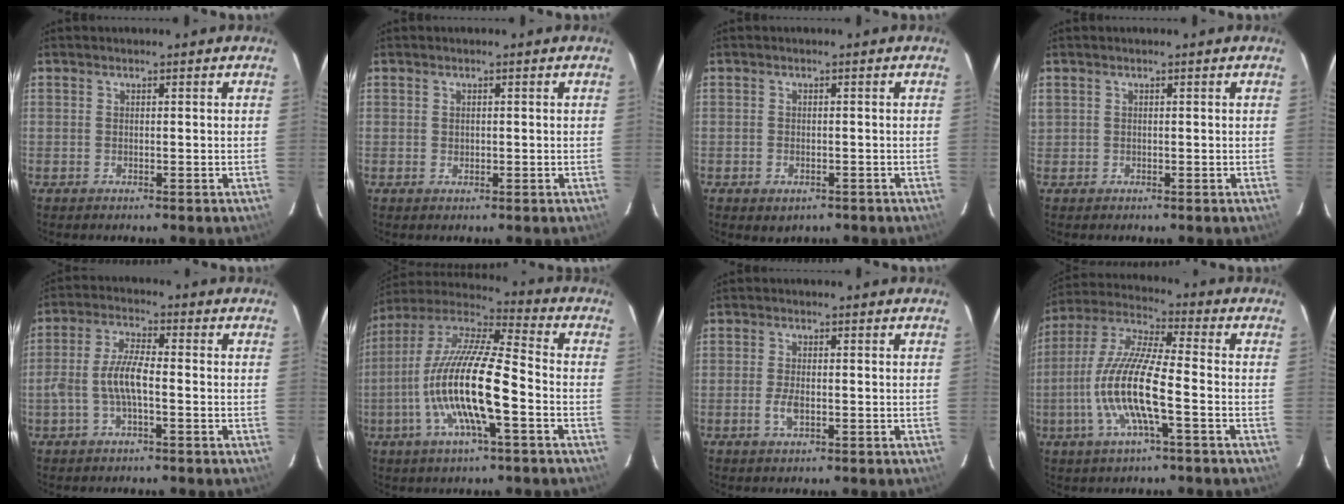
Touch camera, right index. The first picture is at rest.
{"total": 0.9, "force": [0.2, 0.8, 0.4], "torque": [-0.004, 0.002, 0.004]}
{"total": 2.6, "force": [-1.2, 1.9, 1.2], "torque": [-0.023, -0.004, -0.013]}
{"total": 0.7, "force": [0.2, 0.7, 0.1], "torque": [0.003, 0.003, 0.003]}
{"total": 6.8, "force": [-1.6, 1.9, 6.3], "torque": [-0.134, 0.009, -0.031]}
{"total": 18.6, "force": [-5.1, 3.6, 17.5], "torque": [-0.335, -0.012, -0.105]}
{"total": 2.9, "force": [-0.8, 1.2, 2.5], "torque": [-0.052, -0.003, -0.015]}
{"total": 14.3, "force": [-3.8, 2.2, 13.6], "torque": [-0.277, -0.003, -0.078]}